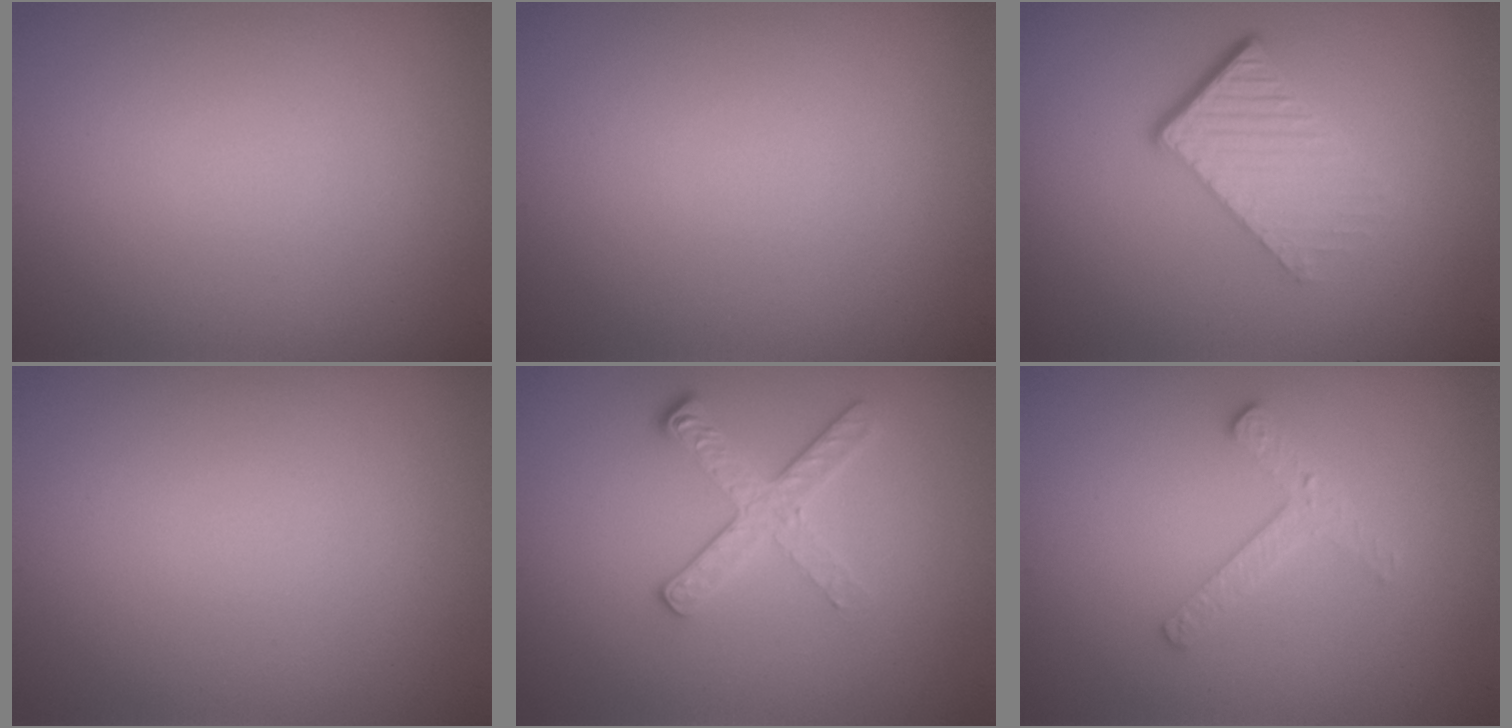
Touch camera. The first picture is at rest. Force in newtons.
{"total": 0.0}
{"total": 4.7, "press": 2.9, "slide": 3.7}
{"total": 0.0}
{"total": 2.8, "press": 2.5, "slide": 1.3}
{"total": 2.3, "press": 2.2, "slide": 0.4}